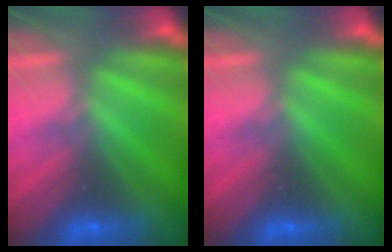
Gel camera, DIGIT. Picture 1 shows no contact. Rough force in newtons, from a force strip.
{"total": 0.0}